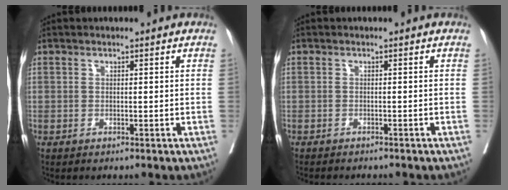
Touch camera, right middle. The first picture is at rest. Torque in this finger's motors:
{"motor_torque": [0.67, -0.95, 0.08, 0.02]}